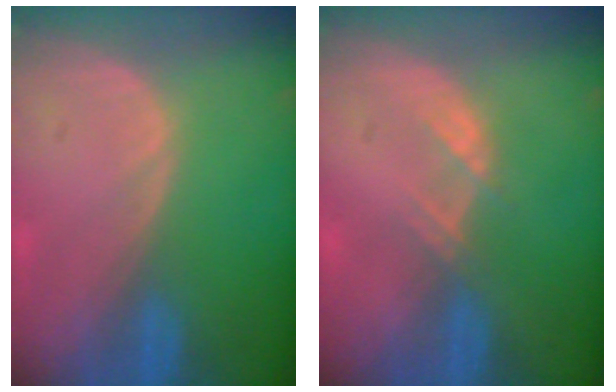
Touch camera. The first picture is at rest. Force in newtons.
{"total": 1.9, "press": 1.9, "slide": 0.3}